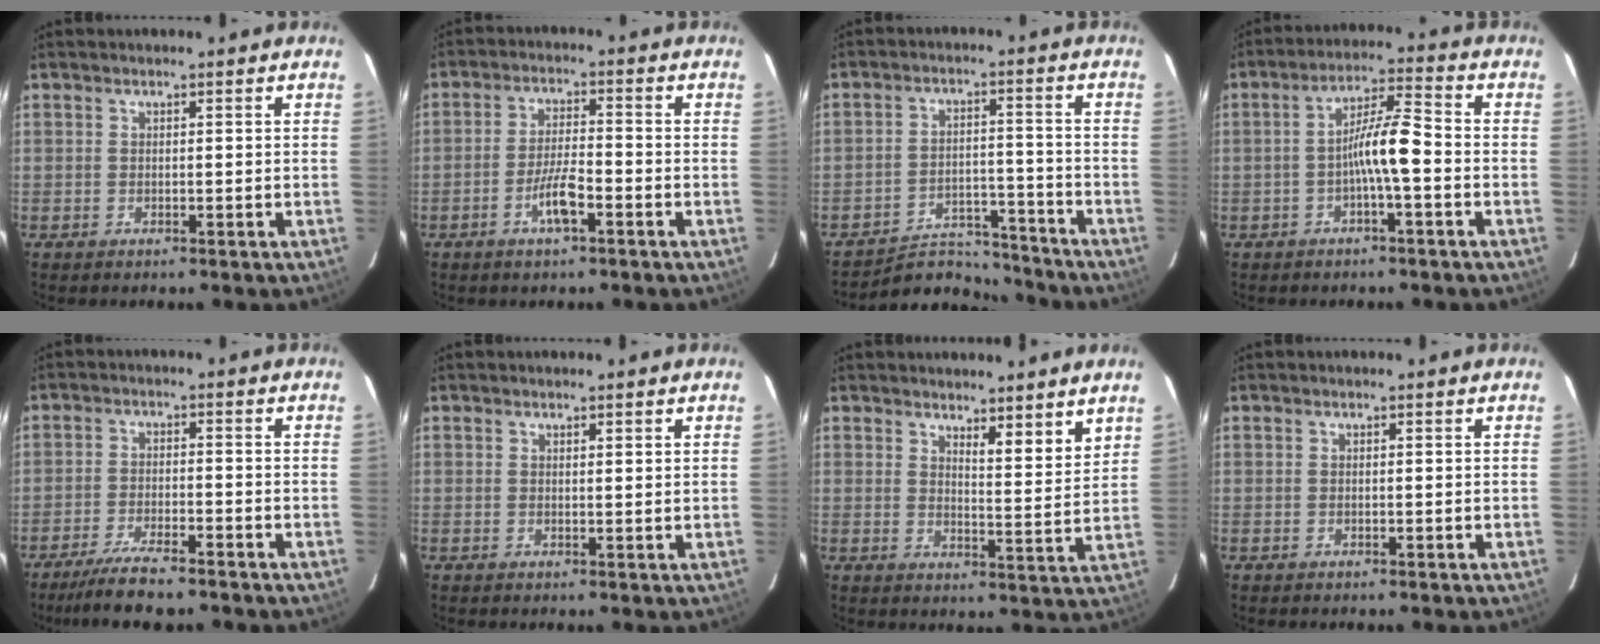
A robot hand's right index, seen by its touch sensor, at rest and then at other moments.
{"total": 5.3, "force": [-2.5, 0.9, 4.6], "torque": [-0.091, 0.001, -0.048]}
{"total": 8.3, "force": [-8.0, 1.9, -1.0], "torque": [0.022, 0.030, -0.126]}
{"total": 7.1, "force": [-1.7, 0.5, 6.9], "torque": [-0.124, 0.020, -0.031]}
{"total": 8.4, "force": [-6.9, 0.6, 4.7], "torque": [-0.078, -0.022, -0.117]}
{"total": 1.0, "force": [0.8, 0.0, 0.5], "torque": [-0.007, 0.002, 0.013]}
{"total": 5.3, "force": [4.4, 0.5, 2.8], "torque": [-0.040, -0.025, 0.064]}
{"total": 0.0}